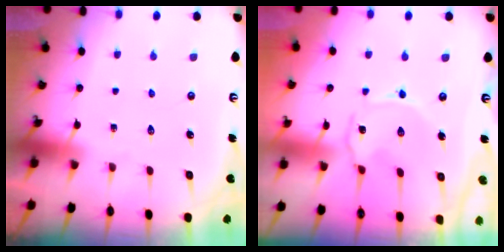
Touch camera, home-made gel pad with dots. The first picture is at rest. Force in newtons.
{"total": 1.4, "press": 1.3, "slide": 0.5}